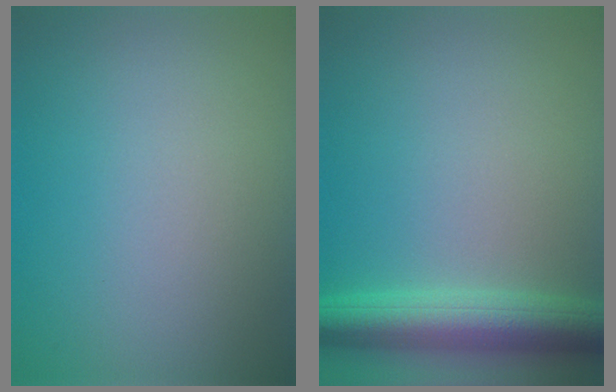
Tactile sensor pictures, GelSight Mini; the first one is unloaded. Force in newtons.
{"total": 5.7, "press": 5.7, "slide": 0.2}